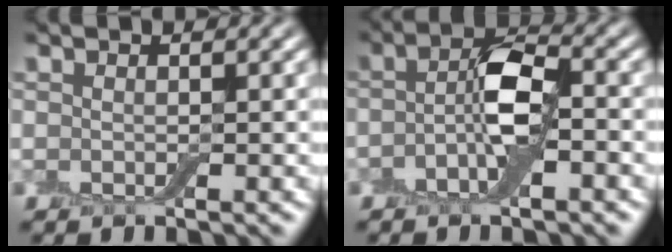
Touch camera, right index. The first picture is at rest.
{"total": 4.4, "force": [-1.1, 1.5, 4.0], "torque": [-0.078, 0.010, -0.031]}